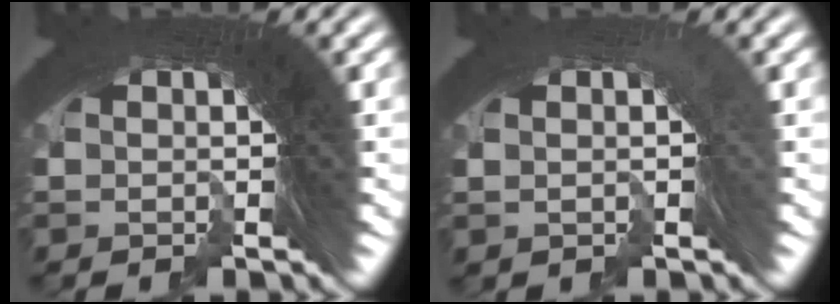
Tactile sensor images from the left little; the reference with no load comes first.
{"total": 0.9, "force": [-0.5, 0.0, -0.7], "torque": [0.005, 0.001, -0.005]}